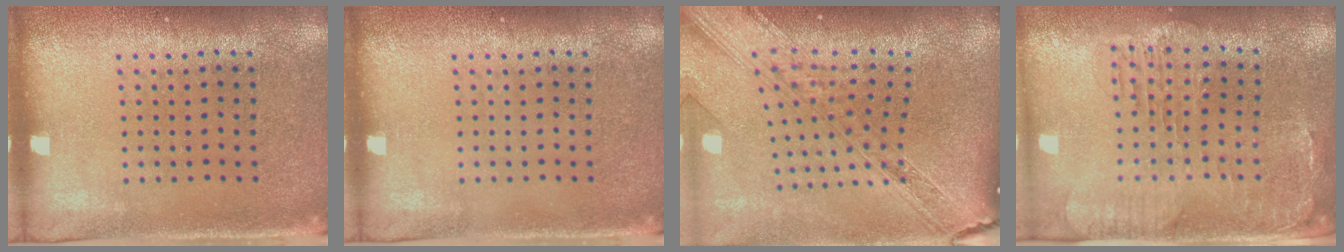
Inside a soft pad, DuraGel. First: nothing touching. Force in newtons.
{"total": 0.0}
{"total": 4.0, "press": 2.9, "slide": 2.7}
{"total": 1.5, "press": 1.4, "slide": 0.4}